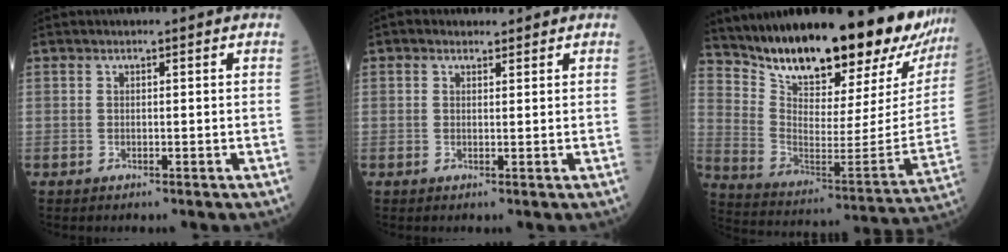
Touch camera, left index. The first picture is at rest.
{"total": 1.2, "force": [0.8, 0.9, 0.3], "torque": [-0.009, 0.007, 0.009]}
{"total": 29.7, "force": [24.8, 5.7, 15.4], "torque": [-0.259, -0.086, 0.344]}